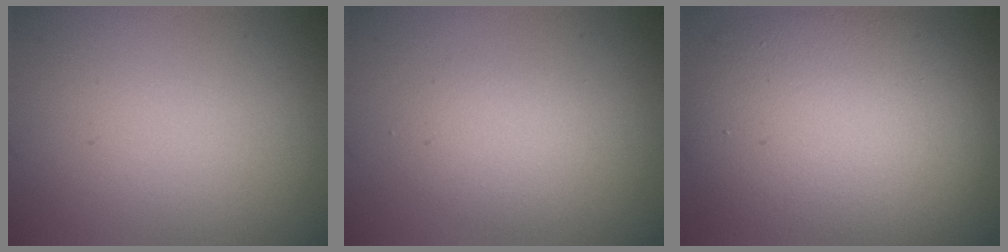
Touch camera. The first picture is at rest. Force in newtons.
{"total": 2.2, "press": 2.2, "slide": 0.2}
{"total": 11.8, "press": 11.8, "slide": 0.8}